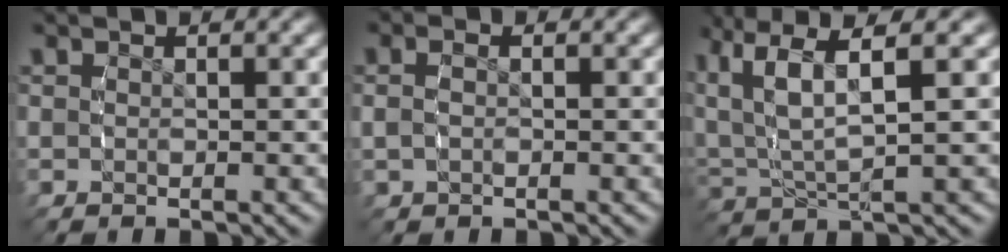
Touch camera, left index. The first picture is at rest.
{"total": 1.2, "force": [-0.1, 0.7, 1.0], "torque": [-0.024, 0.000, 0.002]}
{"total": 6.5, "force": [2.1, 3.7, 4.9], "torque": [-0.119, -0.013, 0.046]}